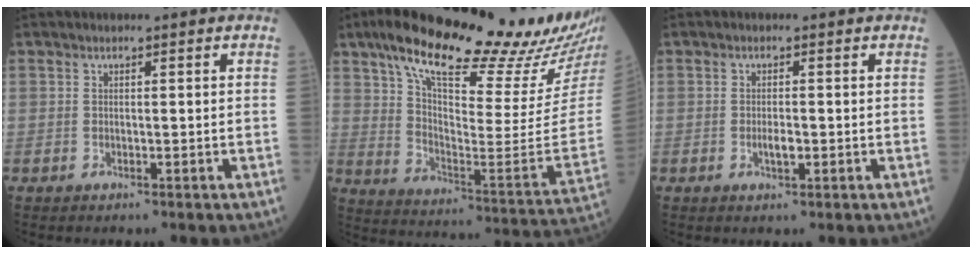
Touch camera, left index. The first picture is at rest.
{"total": 28.7, "force": [22.7, 2.8, 17.3], "torque": [-0.283, -0.048, 0.316]}
{"total": 1.8, "force": [-0.4, 0.6, 1.6], "torque": [-0.030, 0.000, -0.007]}